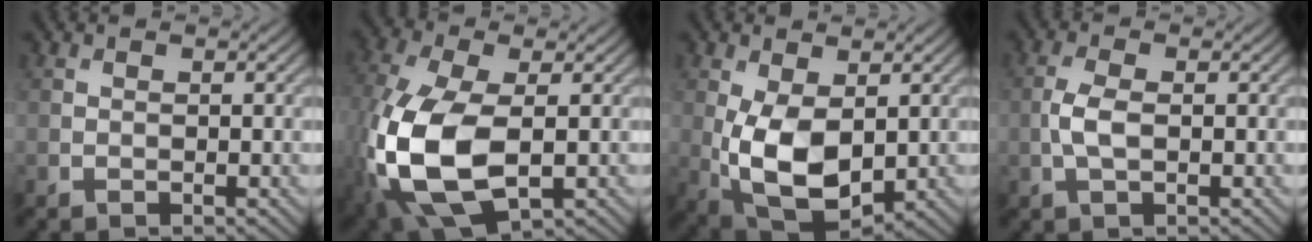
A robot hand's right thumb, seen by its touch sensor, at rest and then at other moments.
{"total": 15.9, "force": [-3.2, 8.8, 12.8], "torque": [-0.335, -0.030, -0.051]}
{"total": 9.4, "force": [-0.5, 5.3, 7.8], "torque": [-0.176, -0.013, -0.001]}
{"total": 3.3, "force": [-0.4, 1.4, 2.9], "torque": [-0.071, 0.003, -0.010]}